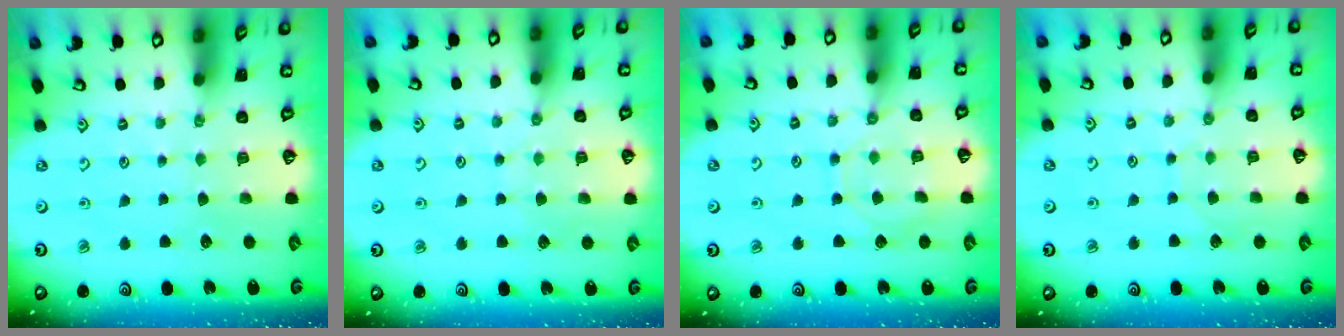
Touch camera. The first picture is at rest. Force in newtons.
{"total": 4.7, "press": 4.7, "slide": 0.6}
{"total": 9.0, "press": 9.0, "slide": 1.0}
{"total": 4.3, "press": 4.3, "slide": 0.3}